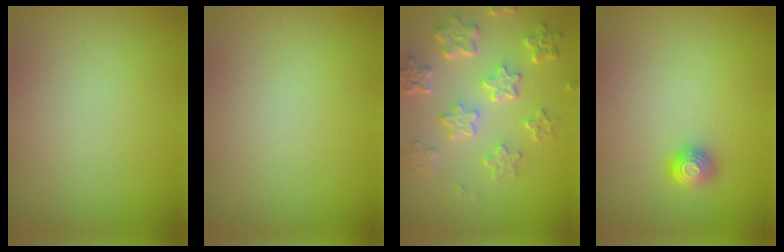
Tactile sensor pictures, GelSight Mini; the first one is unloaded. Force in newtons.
{"total": 0.0}
{"total": 5.9, "press": 4.4, "slide": 3.8}
{"total": 1.4, "press": 1.4, "slide": 0.4}